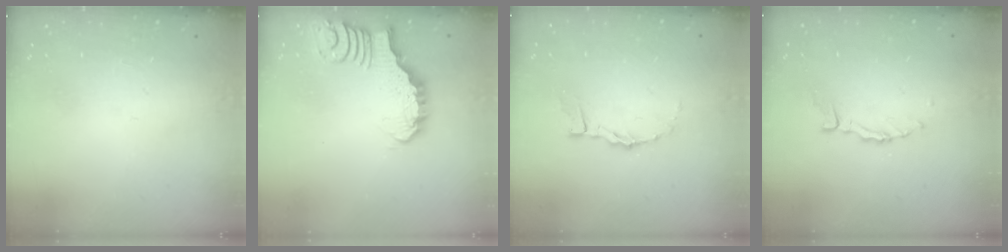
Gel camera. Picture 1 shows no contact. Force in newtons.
{"total": 3.2, "press": 3.2, "slide": 0.3}
{"total": 3.8, "press": 3.8, "slide": 0.3}
{"total": 4.7, "press": 4.7, "slide": 0.2}